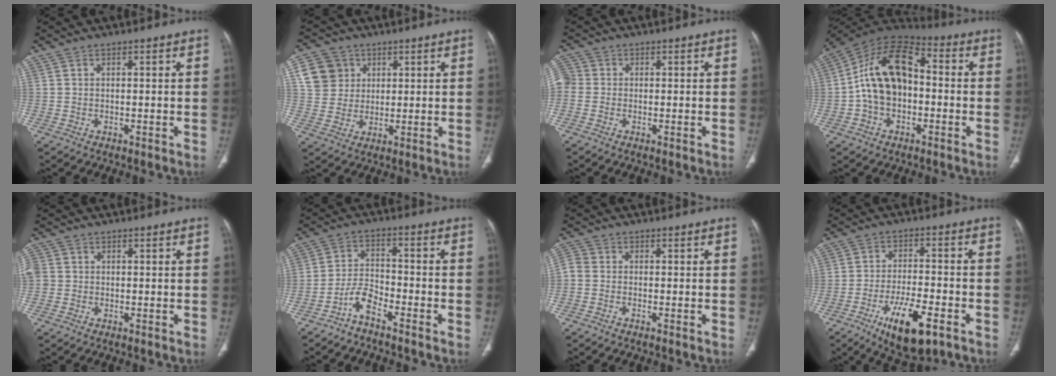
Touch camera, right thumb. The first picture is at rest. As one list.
[{"total": 8.5, "force": [2.8, 7.7, 2.3], "torque": [-0.020, 0.001, 0.056]}, {"total": 5.5, "force": [-0.5, 4.7, 2.7], "torque": [-0.072, 0.014, -0.017]}, {"total": 15.7, "force": [-0.8, 10.2, 11.9], "torque": [-0.197, 0.044, -0.025]}, {"total": 3.3, "force": [-0.3, 3.1, 1.3], "torque": [-0.025, 0.010, -0.007]}, {"total": 4.9, "force": [-3.9, 1.4, 2.6], "torque": [-0.050, 0.032, -0.084]}, {"total": 2.5, "force": [-1.2, 1.7, 1.5], "torque": [-0.039, 0.010, -0.034]}, {"total": 12.5, "force": [-6.5, 4.5, 9.7], "torque": [-0.161, 0.018, -0.100]}]